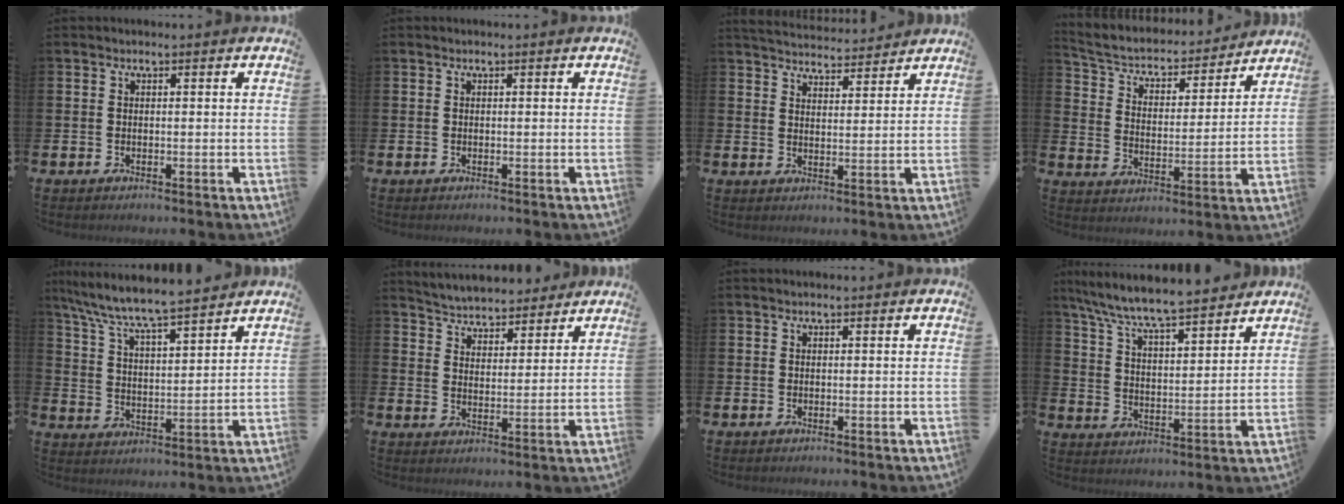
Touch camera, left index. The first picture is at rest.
{"total": 0.0}
{"total": 4.8, "force": [4.7, 0.6, 0.1], "torque": [-0.013, -0.032, 0.085]}
{"total": 5.0, "force": [4.5, 1.8, 1.2], "torque": [-0.052, -0.040, 0.068]}
{"total": 7.8, "force": [7.4, 0.4, 2.4], "torque": [-0.079, -0.052, 0.128]}
{"total": 4.9, "force": [4.8, 1.1, -0.1], "torque": [-0.018, -0.034, 0.083]}
{"total": 0.0}
{"total": 8.1, "force": [7.6, 0.7, 2.6], "torque": [-0.083, -0.053, 0.132]}